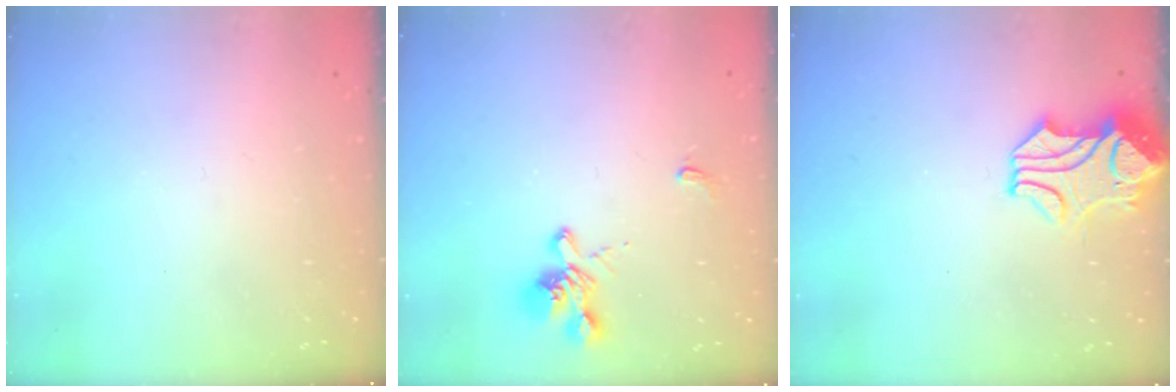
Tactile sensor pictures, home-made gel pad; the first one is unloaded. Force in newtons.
{"total": 1.5, "press": 1.0, "slide": 1.2}
{"total": 2.0, "press": 1.6, "slide": 1.1}